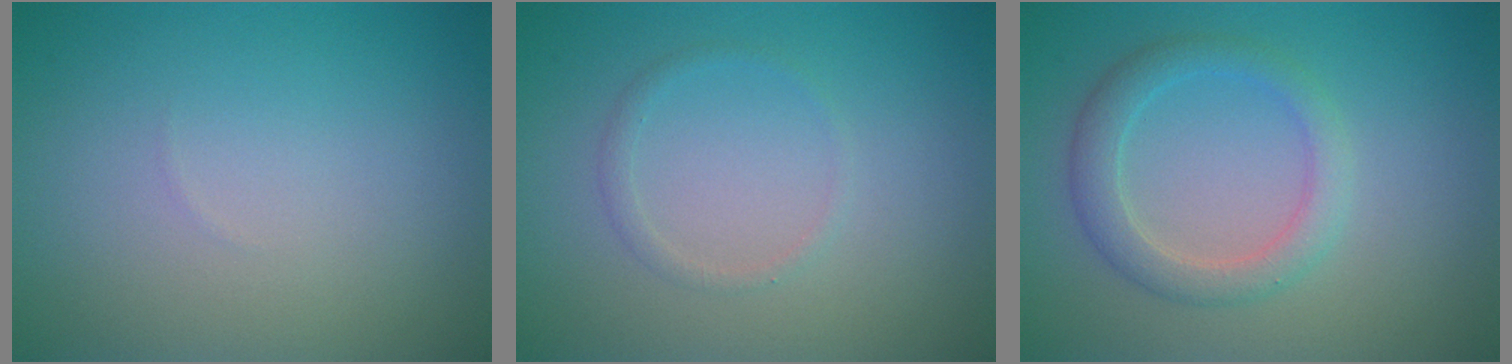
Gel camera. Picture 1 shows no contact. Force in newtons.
{"total": 0.9, "press": 0.9, "slide": 0.1}
{"total": 2.9, "press": 2.9, "slide": 0.2}